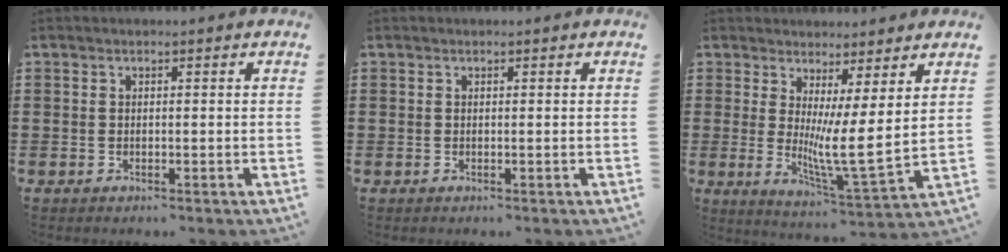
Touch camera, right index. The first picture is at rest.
{"total": 0.0}
{"total": 7.1, "force": [2.1, 0.6, 6.8], "torque": [-0.115, -0.036, 0.038]}